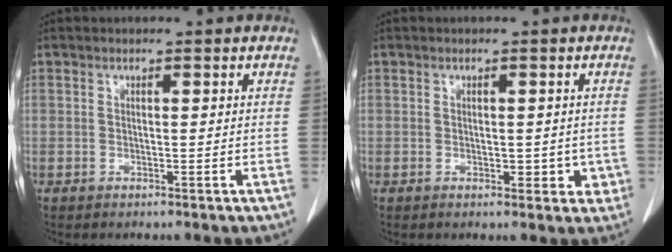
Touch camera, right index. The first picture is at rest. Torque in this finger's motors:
{"motor_torque": [0.02, 0.12, 0.05, 0.02]}